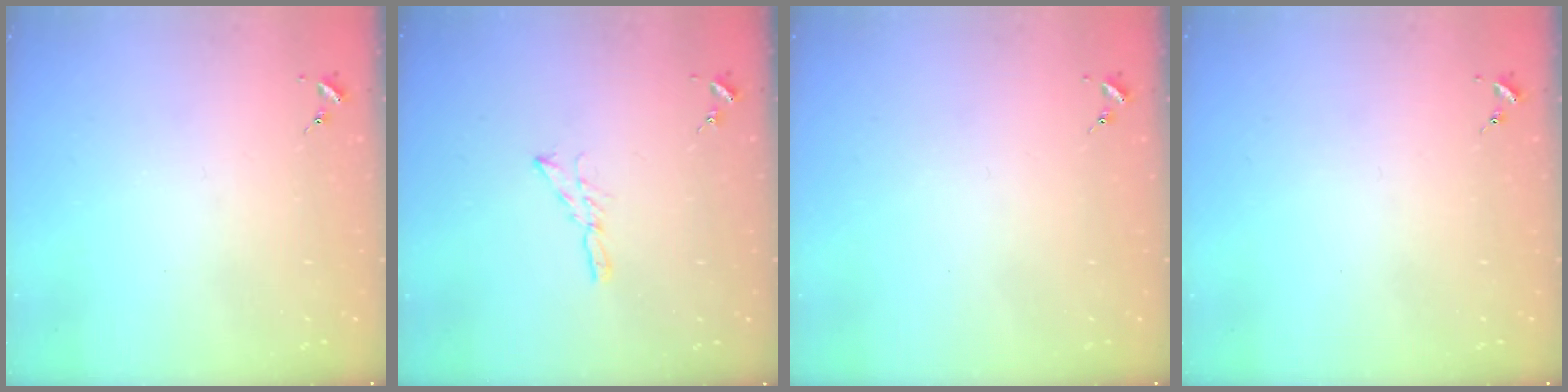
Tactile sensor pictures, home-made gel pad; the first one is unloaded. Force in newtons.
{"total": 4.8, "press": 4.8, "slide": 0.5}
{"total": 0.0}
{"total": 0.0}